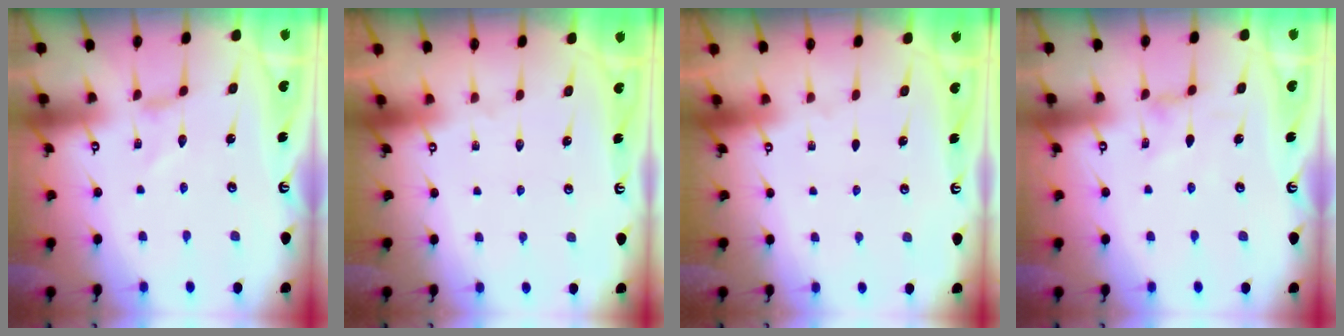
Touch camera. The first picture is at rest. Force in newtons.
{"total": 0.0}
{"total": 0.0}
{"total": 1.2, "press": 1.1, "slide": 0.4}